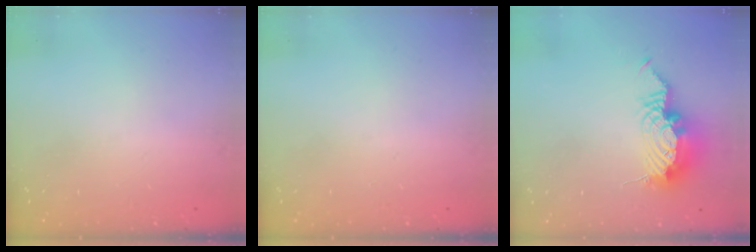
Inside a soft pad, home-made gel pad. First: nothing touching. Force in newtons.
{"total": 0.0}
{"total": 11.6, "press": 11.3, "slide": 2.7}